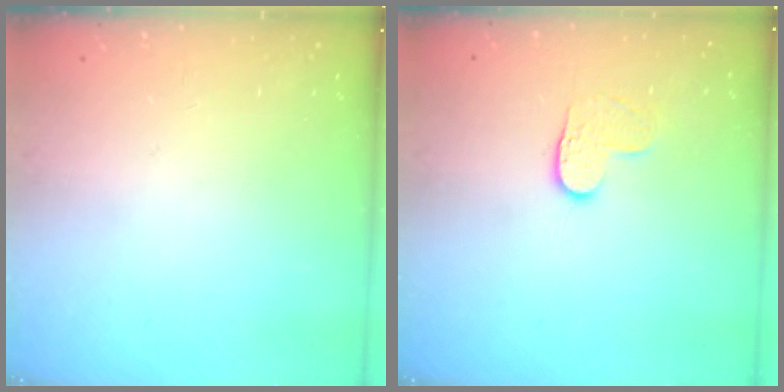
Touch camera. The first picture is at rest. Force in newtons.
{"total": 4.0, "press": 3.9, "slide": 0.4}